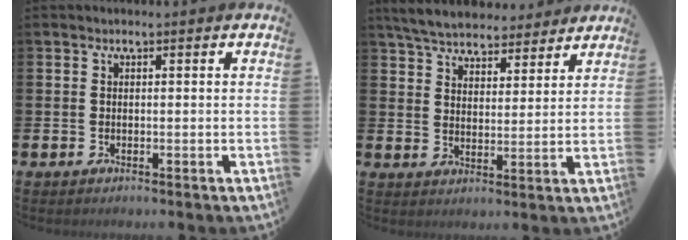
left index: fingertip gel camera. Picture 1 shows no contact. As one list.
[{"total": 6.1, "force": [5.9, 1.5, 0.9], "torque": [-0.041, -0.029, 0.105]}]